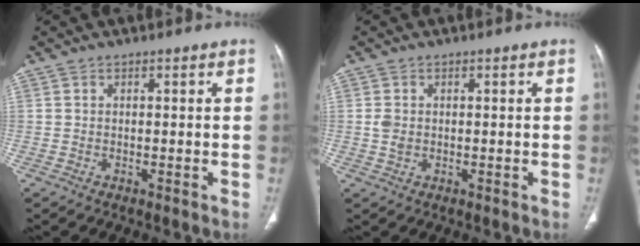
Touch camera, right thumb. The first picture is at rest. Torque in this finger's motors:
{"motor_torque": [0.36, 0.88, 0.31, 0.40, 0.10]}